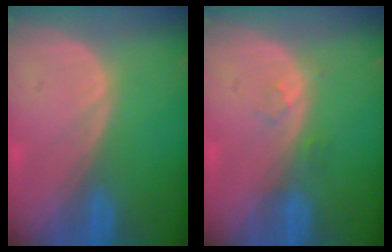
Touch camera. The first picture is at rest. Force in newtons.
{"total": 1.4, "press": 1.4, "slide": 0.1}